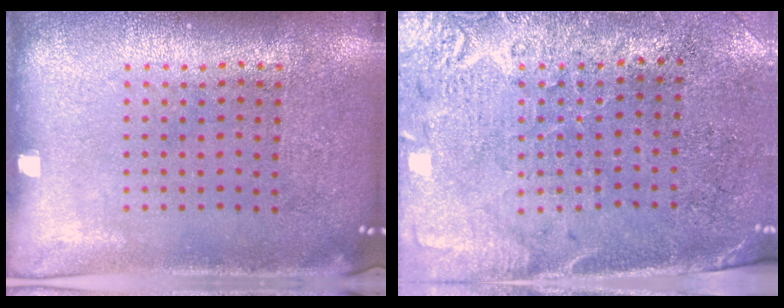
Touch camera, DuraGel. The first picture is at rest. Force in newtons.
{"total": 2.7, "press": 2.4, "slide": 1.3}